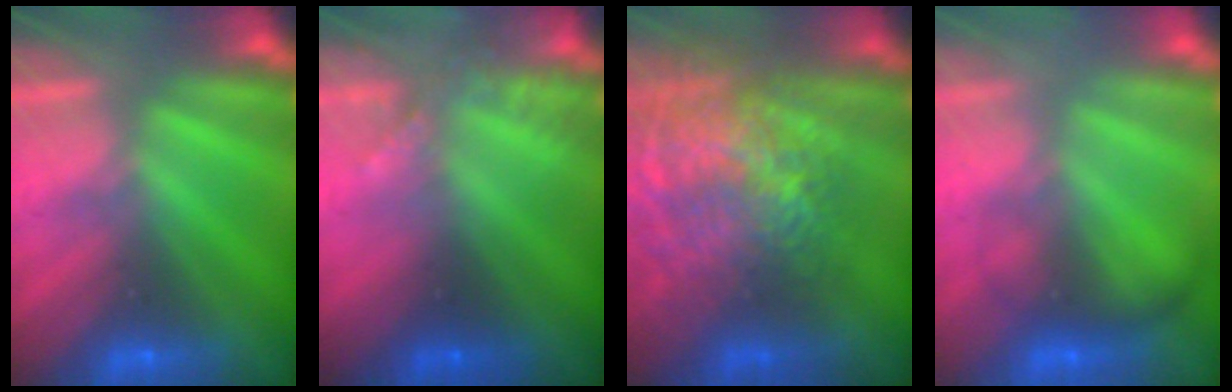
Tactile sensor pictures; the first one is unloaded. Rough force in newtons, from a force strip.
{"total": 2.1}
{"total": 7.5}
{"total": 2.1}